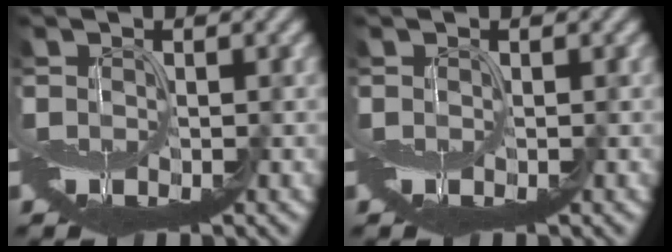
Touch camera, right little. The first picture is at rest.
{"total": 0.0}